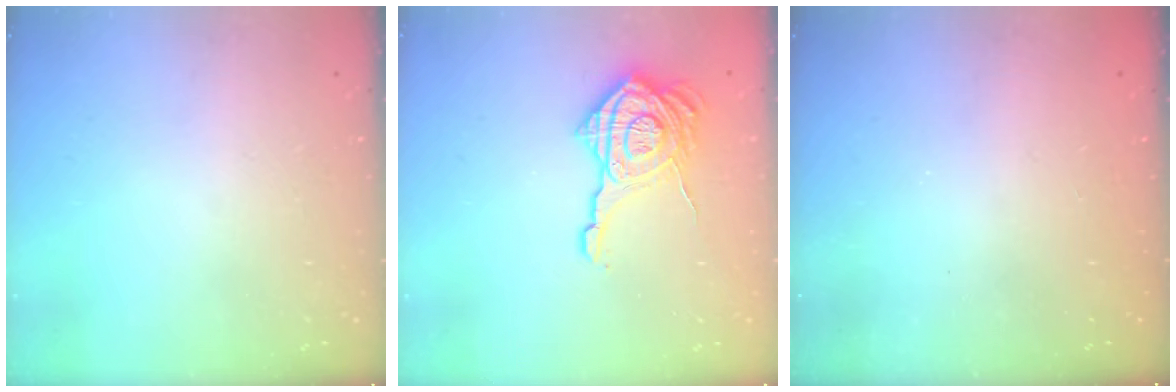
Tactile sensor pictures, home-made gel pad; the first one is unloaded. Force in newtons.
{"total": 17.6, "press": 17.5, "slide": 1.1}
{"total": 2.6, "press": 2.4, "slide": 0.8}